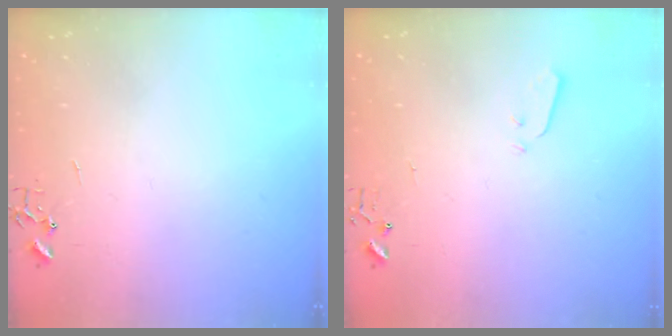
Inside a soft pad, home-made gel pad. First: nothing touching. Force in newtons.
{"total": 3.0, "press": 2.9, "slide": 0.3}